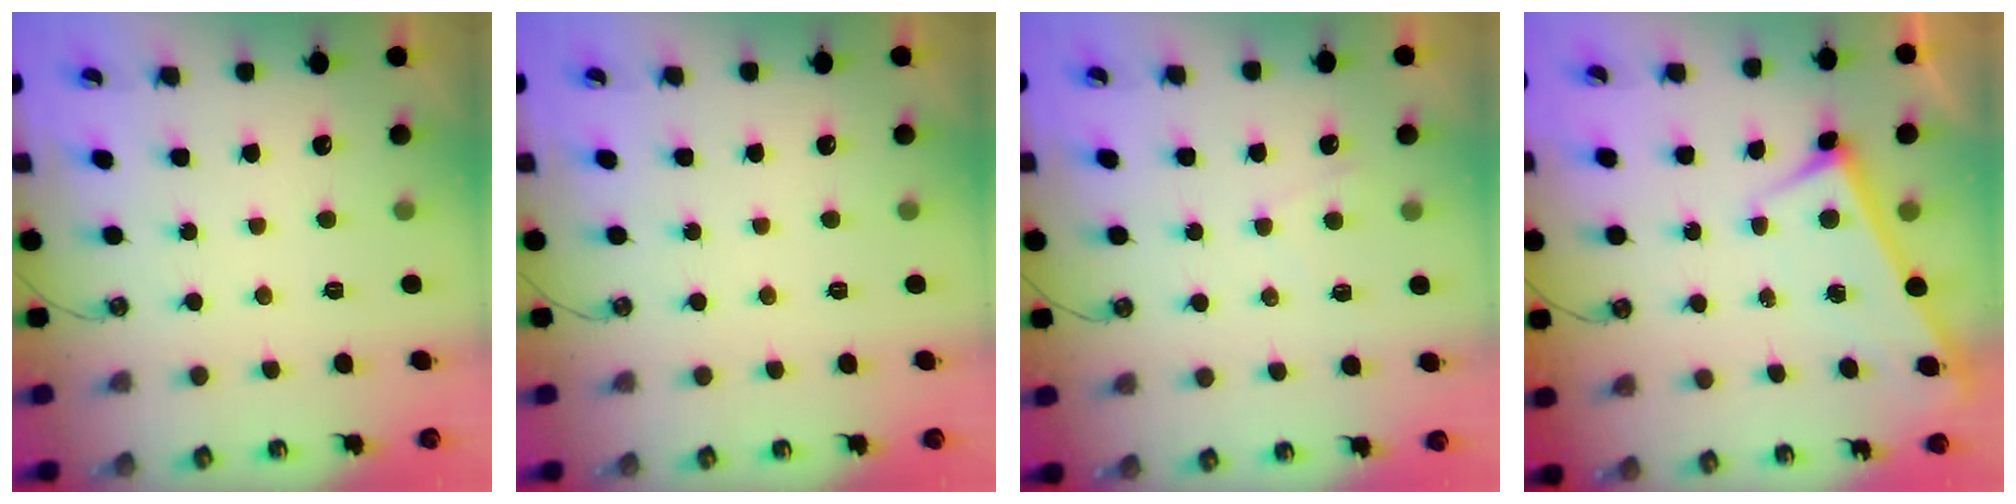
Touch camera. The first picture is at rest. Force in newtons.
{"total": 0.8, "press": 0.8, "slide": 0.1}
{"total": 0.6, "press": 0.3, "slide": 0.6}
{"total": 2.9, "press": 2.9, "slide": 0.1}